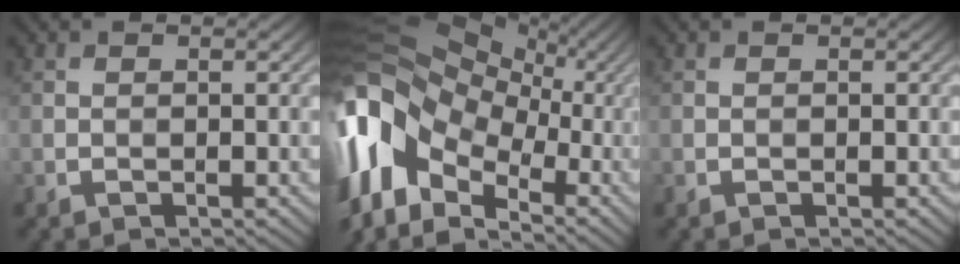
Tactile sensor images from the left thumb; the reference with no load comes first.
{"total": 16.4, "force": [-3.0, 11.7, 11.0], "torque": [-0.258, -0.002, -0.058]}
{"total": 0.0}